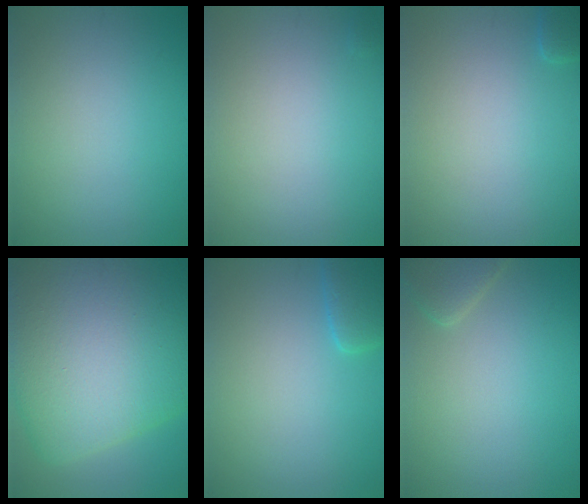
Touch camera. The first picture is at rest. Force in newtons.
{"total": 0.0}
{"total": 1.1, "press": 1.0, "slide": 0.1}
{"total": 16.8, "press": 16.8, "slide": 0.9}
{"total": 2.6, "press": 2.6, "slide": 0.3}
{"total": 2.2, "press": 2.2, "slide": 0.1}